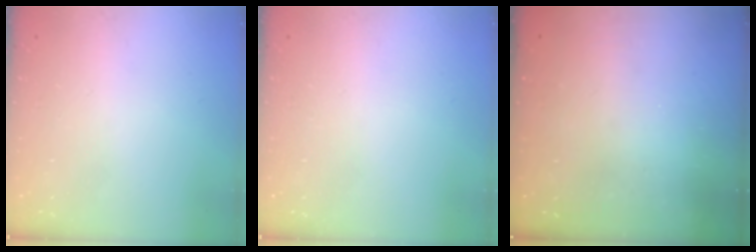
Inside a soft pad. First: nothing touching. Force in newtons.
{"total": 0.0}
{"total": 3.2, "press": 3.0, "slide": 1.1}